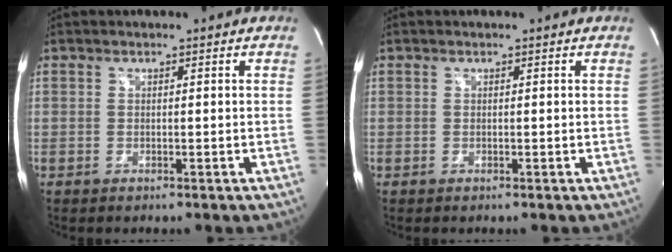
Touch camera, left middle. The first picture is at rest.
{"total": 0.0}